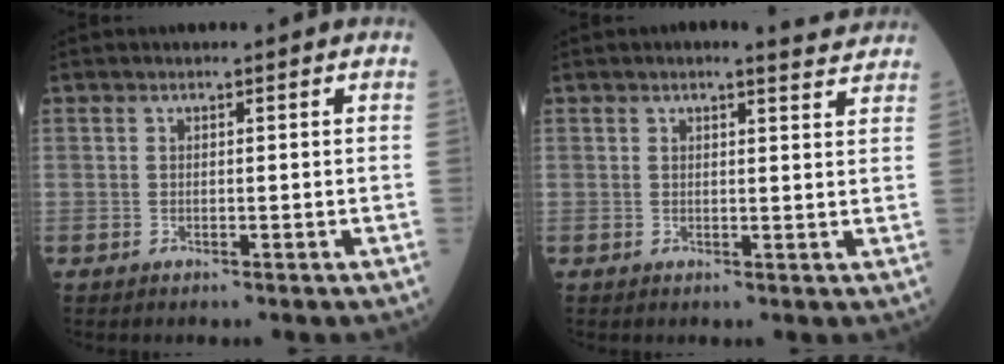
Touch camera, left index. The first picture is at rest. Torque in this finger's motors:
{"motor_torque": [0.40, -0.50, -0.10, 0.00]}